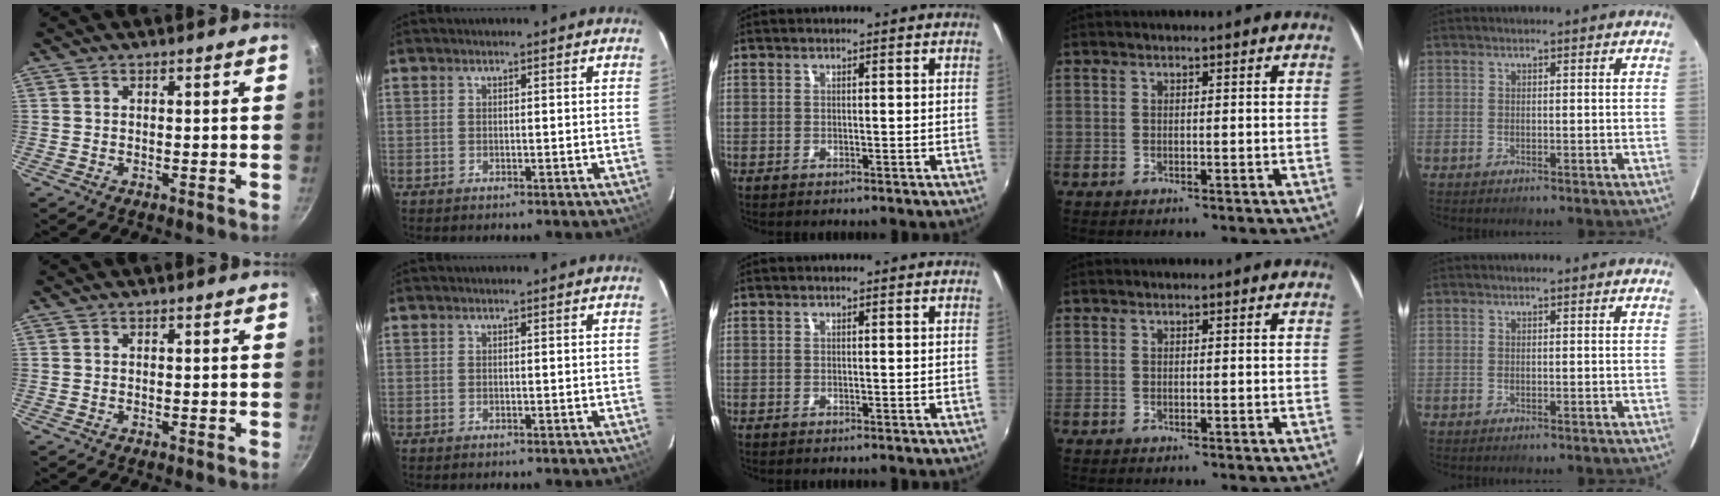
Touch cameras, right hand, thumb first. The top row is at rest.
{}